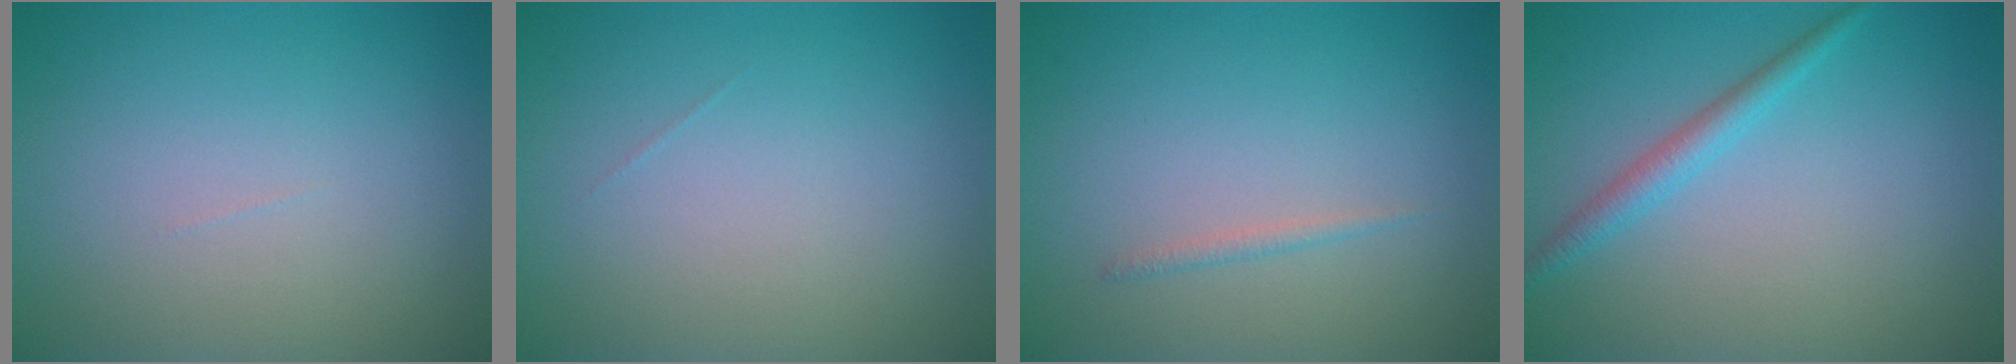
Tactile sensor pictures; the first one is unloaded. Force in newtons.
{"total": 0.0}
{"total": 0.7, "press": 0.7, "slide": 0.1}
{"total": 1.9, "press": 1.9, "slide": 0.1}